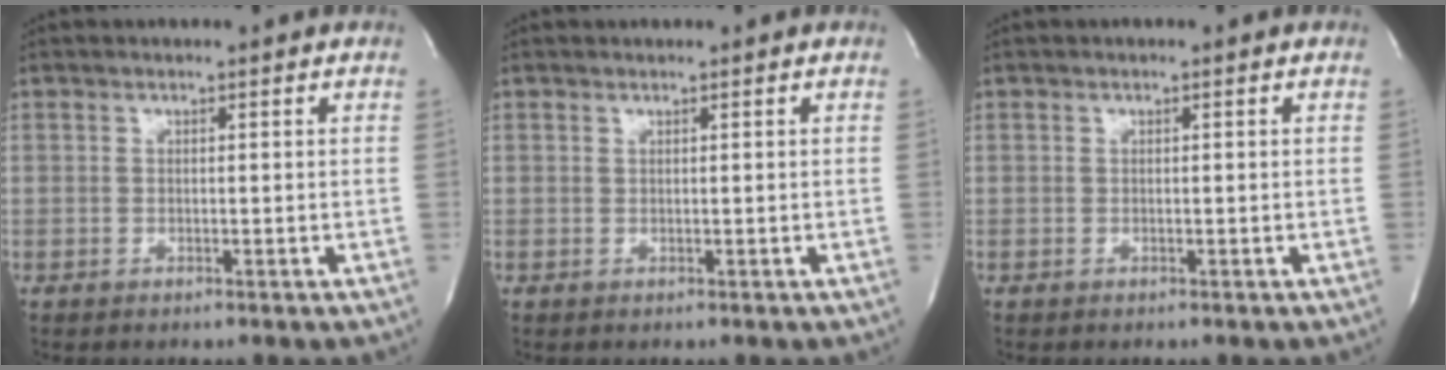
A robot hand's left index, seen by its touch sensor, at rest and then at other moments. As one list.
[{"total": 0.0}, {"total": 0.0}]